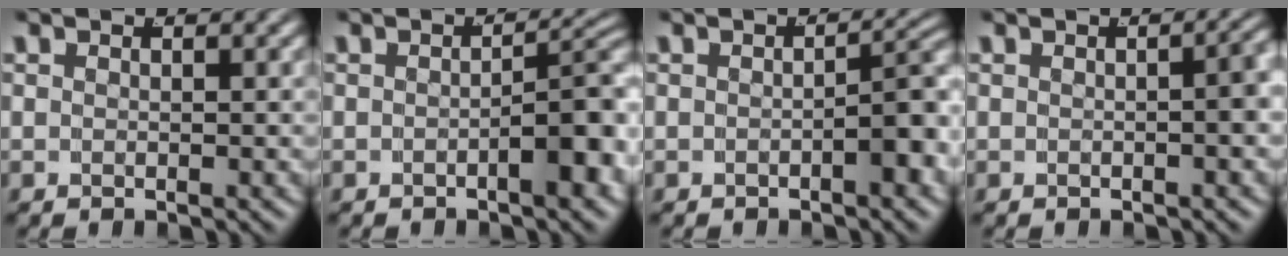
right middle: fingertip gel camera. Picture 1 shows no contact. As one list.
[{"total": 4.8, "force": [-1.8, 1.4, 4.2], "torque": [-0.038, 0.004, -0.029]}, {"total": 3.5, "force": [-1.4, 1.0, 3.0], "torque": [-0.025, 0.005, -0.023]}, {"total": 2.3, "force": [-0.4, 0.4, 2.2], "torque": [-0.019, 0.009, -0.008]}]